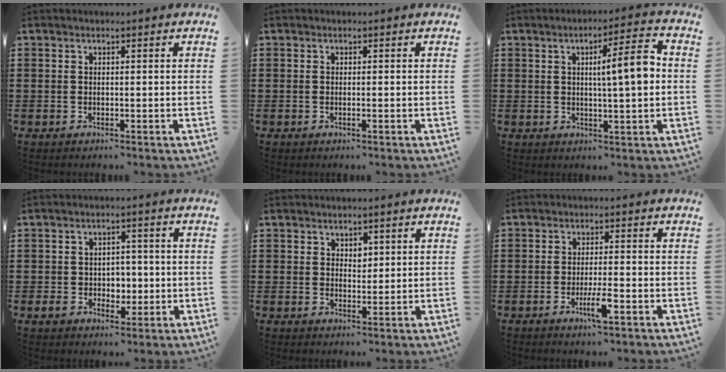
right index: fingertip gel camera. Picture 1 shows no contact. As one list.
[{"total": 0.0}, {"total": 7.3, "force": [1.0, 0.7, 7.2], "torque": [-0.117, -0.006, 0.008]}, {"total": 3.7, "force": [-0.7, 3.3, 1.6], "torque": [-0.035, 0.006, -0.018]}, {"total": 1.8, "force": [1.1, 1.1, 0.8], "torque": [-0.010, 0.002, 0.019]}, {"total": 4.4, "force": [-2.0, 0.5, 3.9], "torque": [-0.077, -0.012, -0.038]}]